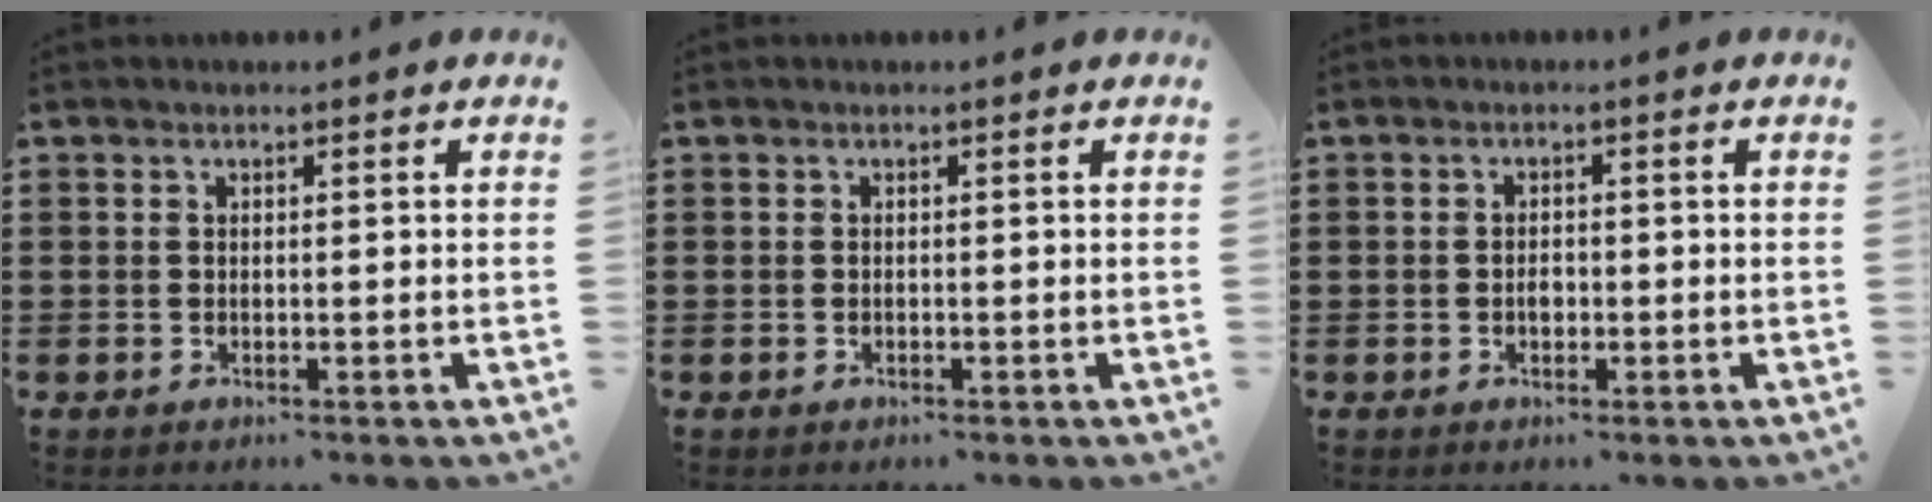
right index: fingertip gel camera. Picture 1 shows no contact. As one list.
[{"total": 0.0}, {"total": 1.6, "force": [-0.4, 0.9, 1.2], "torque": [-0.026, 0.000, -0.008]}]